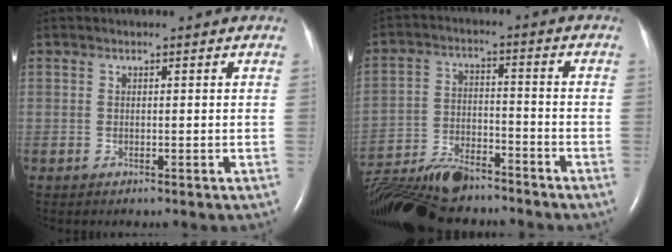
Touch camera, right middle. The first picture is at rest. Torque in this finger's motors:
{"motor_torque": [0.67, -1.47, 0.14, 0.08]}